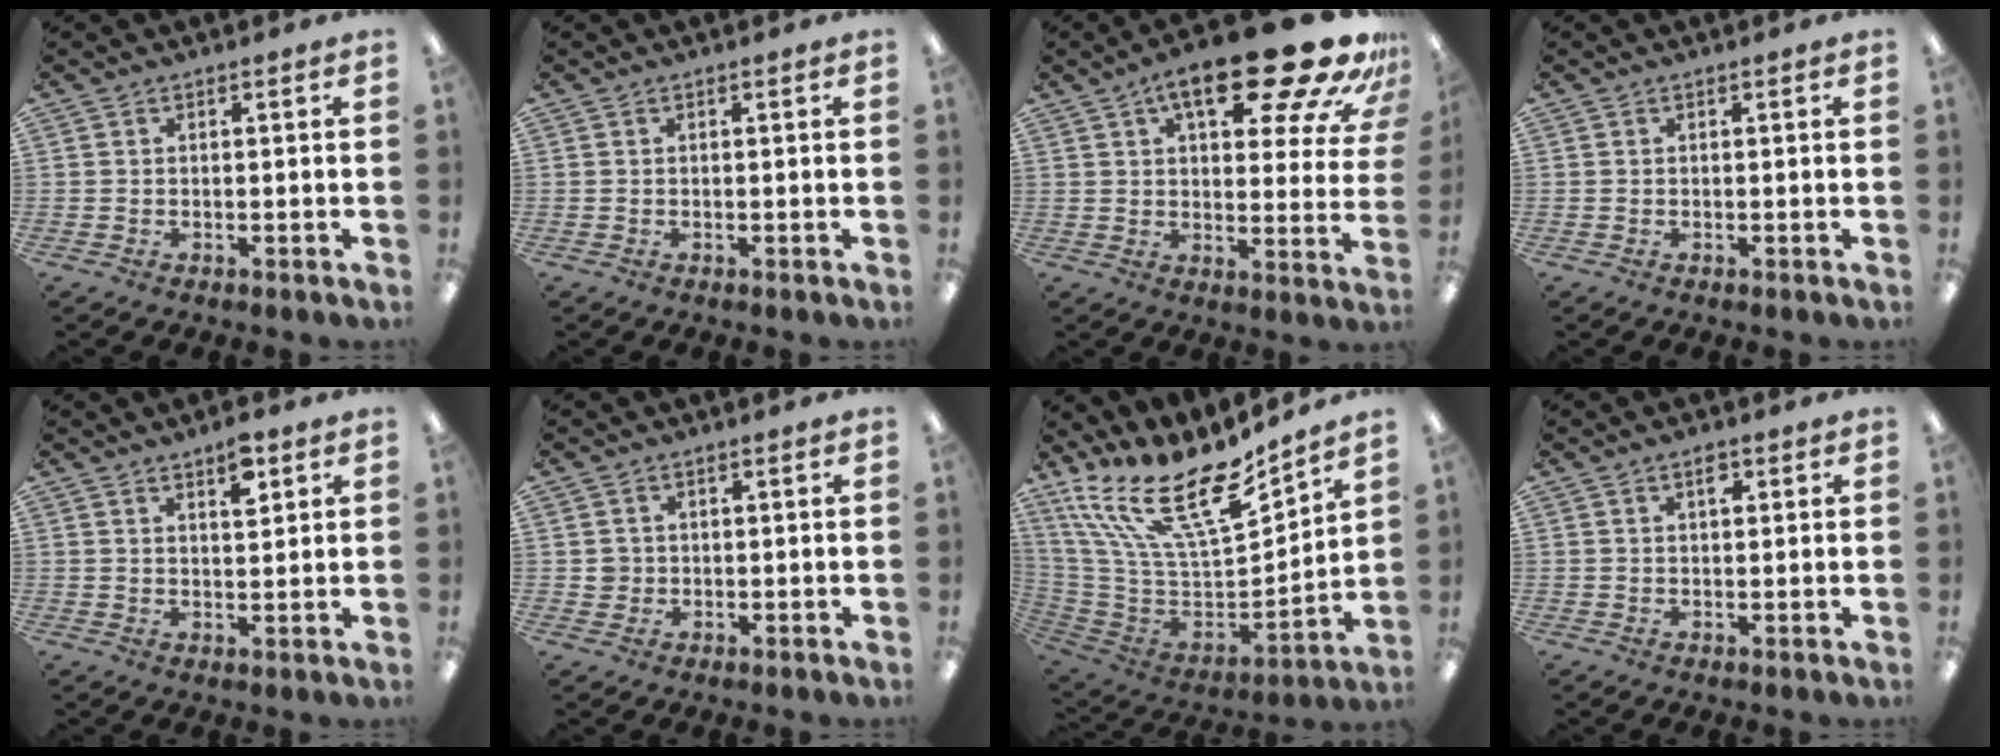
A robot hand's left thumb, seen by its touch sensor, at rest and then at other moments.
{"total": 0.0}
{"total": 23.7, "force": [13.8, 7.6, 17.7], "torque": [-0.249, -0.083, 0.216]}
{"total": 0.0}
{"total": 4.9, "force": [3.4, 1.9, 3.0], "torque": [-0.034, -0.016, 0.054]}
{"total": 2.4, "force": [0.4, 2.4, 0.2], "torque": [0.000, 0.002, 0.003]}
{"total": 23.4, "force": [15.2, 8.3, 15.7], "torque": [-0.302, -0.109, 0.268]}
{"total": 2.7, "force": [1.5, 1.4, 1.9], "torque": [-0.016, -0.005, 0.019]}